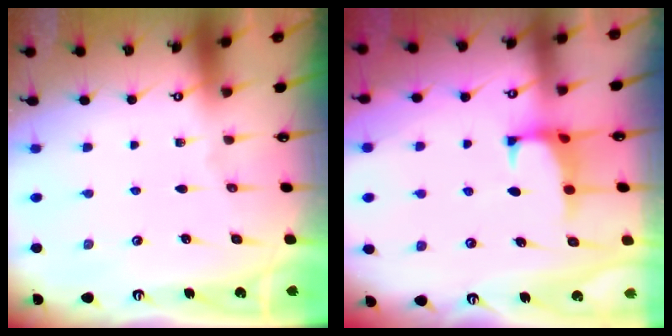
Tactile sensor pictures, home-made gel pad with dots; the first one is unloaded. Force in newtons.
{"total": 1.4, "press": 1.3, "slide": 0.5}